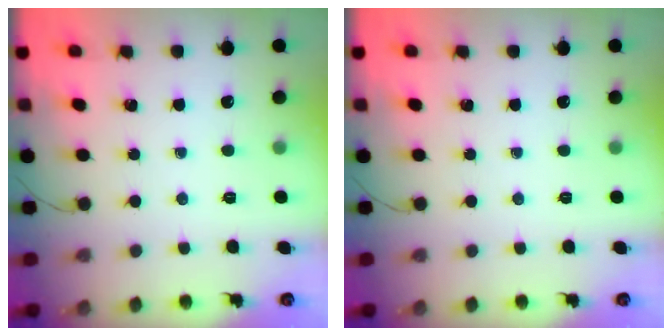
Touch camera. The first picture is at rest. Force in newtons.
{"total": 0.0}